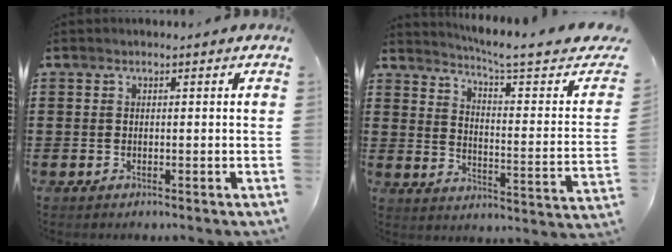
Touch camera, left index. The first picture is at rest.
{"total": 6.0, "force": [4.8, -0.6, 3.6], "torque": [-0.076, -0.040, 0.072]}